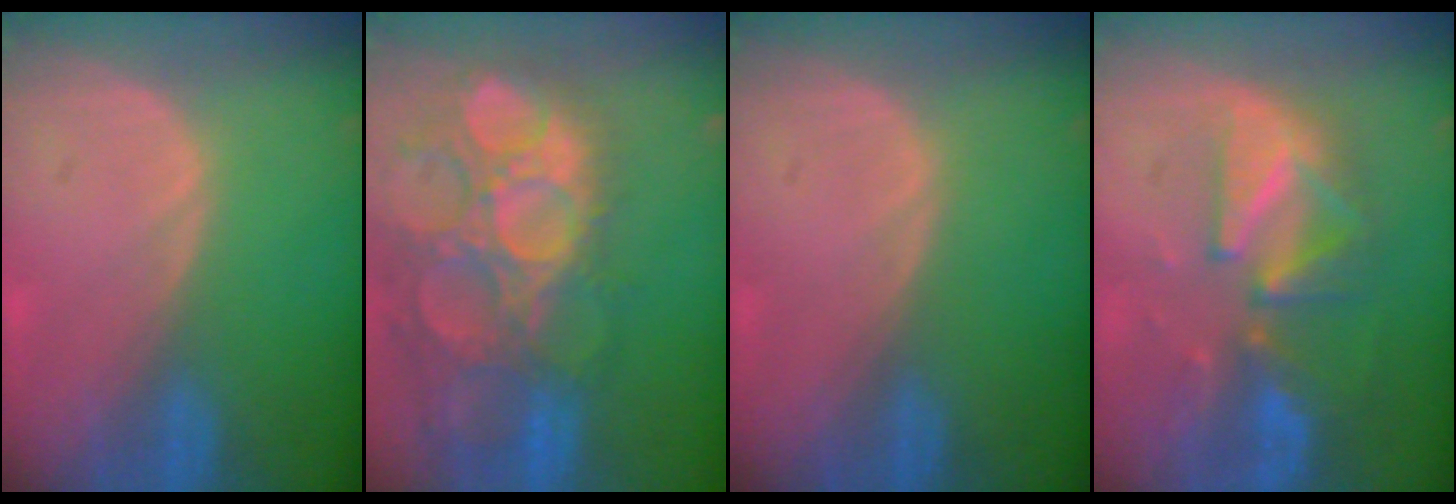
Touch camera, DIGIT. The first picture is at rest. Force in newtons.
{"total": 15.3, "press": 12.6, "slide": 8.7}
{"total": 0.0}
{"total": 9.8, "press": 8.7, "slide": 4.4}